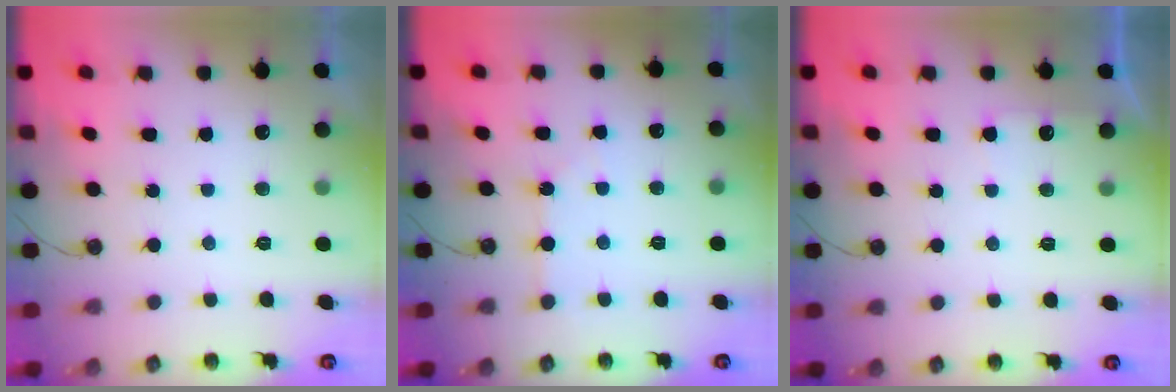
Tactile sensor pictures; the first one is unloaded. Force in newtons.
{"total": 2.9, "press": 2.9, "slide": 0.5}
{"total": 3.2, "press": 3.1, "slide": 0.5}